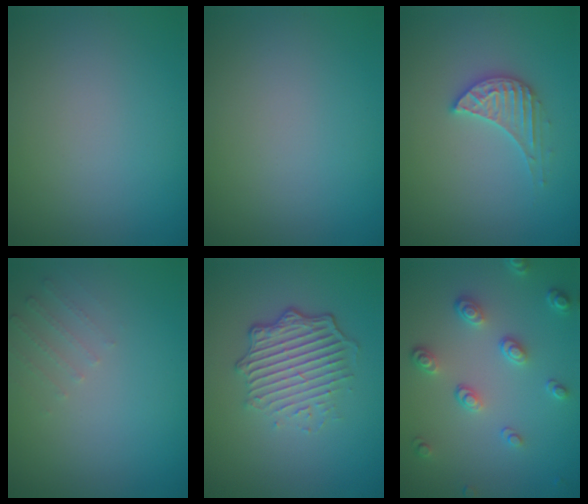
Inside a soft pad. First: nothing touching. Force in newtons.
{"total": 0.0}
{"total": 3.0, "press": 2.9, "slide": 0.4}
{"total": 1.3, "press": 1.3, "slide": 0.4}
{"total": 5.2, "press": 3.6, "slide": 3.8}
{"total": 3.5, "press": 2.8, "slide": 2.2}